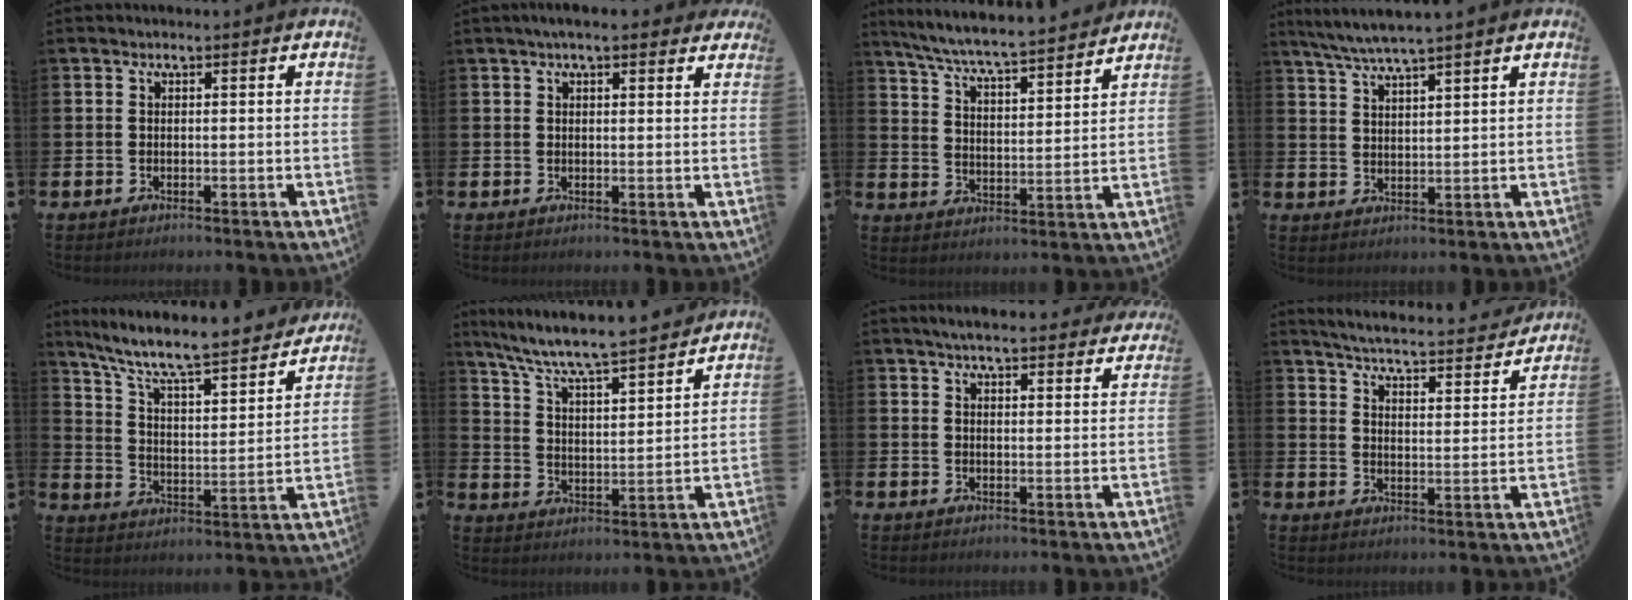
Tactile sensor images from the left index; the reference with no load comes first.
{"total": 2.9, "force": [2.4, 0.7, 1.5], "torque": [-0.025, -0.004, 0.040]}
{"total": 6.6, "force": [6.3, 0.0, 1.8], "torque": [-0.067, -0.051, 0.108]}
{"total": 4.8, "force": [4.5, -0.4, 1.6], "torque": [-0.049, -0.016, 0.082]}
{"total": 8.5, "force": [7.5, 1.2, 3.9], "torque": [-0.104, -0.058, 0.120]}
{"total": 7.9, "force": [7.4, 0.4, 2.7], "torque": [-0.087, -0.058, 0.126]}
{"total": 4.4, "force": [4.2, 0.5, 1.2], "torque": [-0.031, -0.018, 0.076]}
{"total": 4.9, "force": [4.8, 0.1, 1.1], "torque": [-0.037, -0.044, 0.078]}